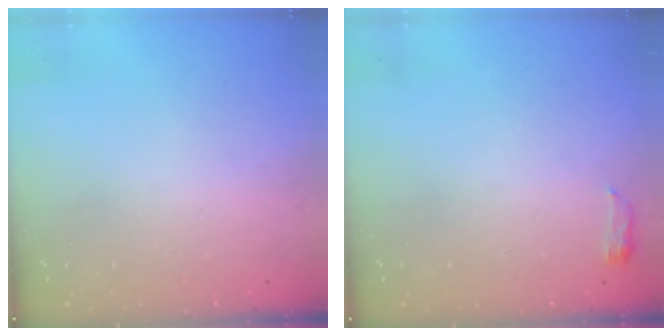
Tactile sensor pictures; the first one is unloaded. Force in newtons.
{"total": 3.7, "press": 3.5, "slide": 1.3}